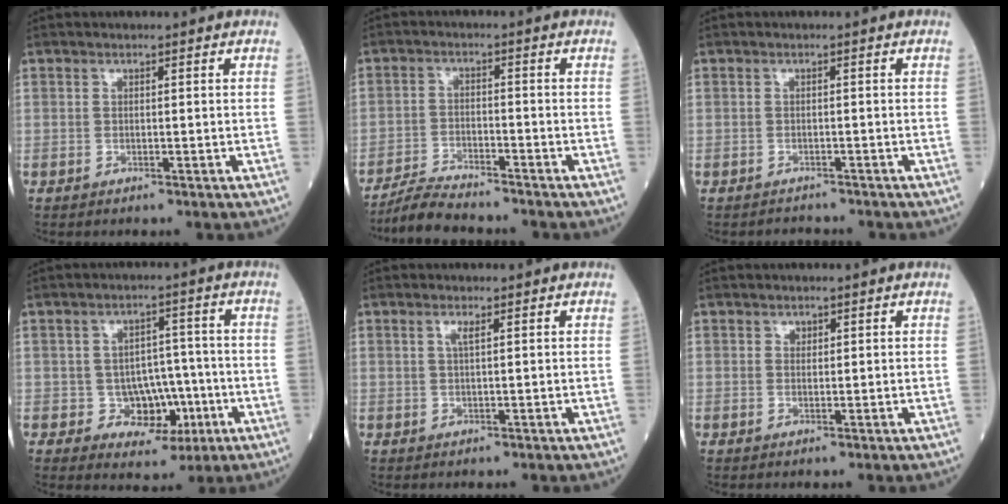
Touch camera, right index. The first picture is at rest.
{"total": 6.4, "force": [-6.1, 0.3, 2.1], "torque": [-0.036, -0.019, -0.111]}
{"total": 1.5, "force": [-1.5, 0.2, -0.4], "torque": [0.007, -0.004, -0.022]}
{"total": 6.6, "force": [-1.8, 5.3, 3.6], "torque": [-0.034, 0.017, -0.015]}
{"total": 1.3, "force": [0.6, 0.0, 1.2], "torque": [-0.028, 0.002, 0.010]}
{"total": 0.8, "force": [0.5, 0.6, 0.3], "torque": [0.001, -0.003, 0.006]}